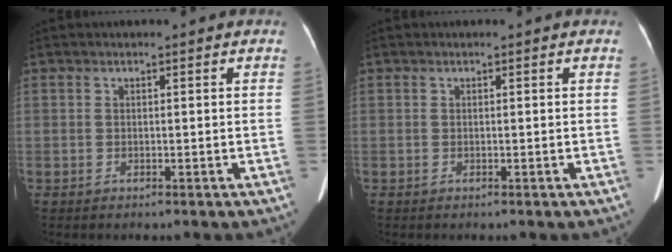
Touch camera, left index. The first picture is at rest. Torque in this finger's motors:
{"motor_torque": [0.00, 0.00, 0.00, 0.00]}